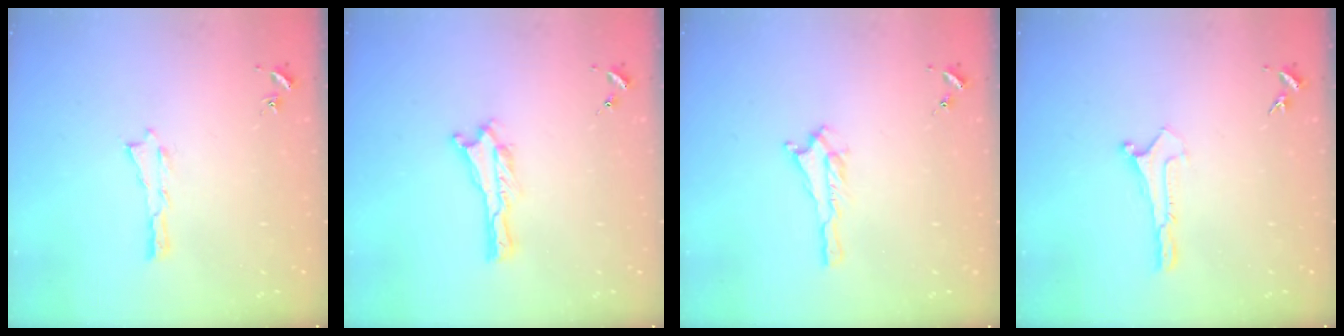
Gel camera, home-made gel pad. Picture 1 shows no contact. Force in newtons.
{"total": 0.0}
{"total": 1.5, "press": 1.4, "slide": 0.2}
{"total": 0.0}